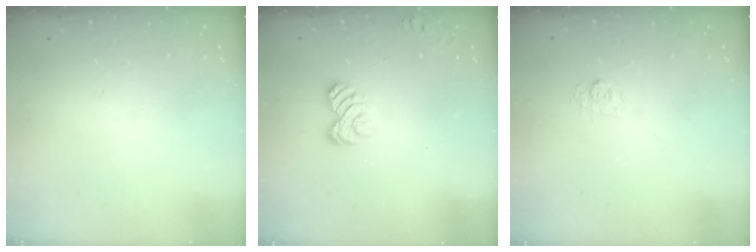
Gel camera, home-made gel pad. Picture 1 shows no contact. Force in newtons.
{"total": 6.0, "press": 5.8, "slide": 1.3}
{"total": 4.3, "press": 4.2, "slide": 0.6}